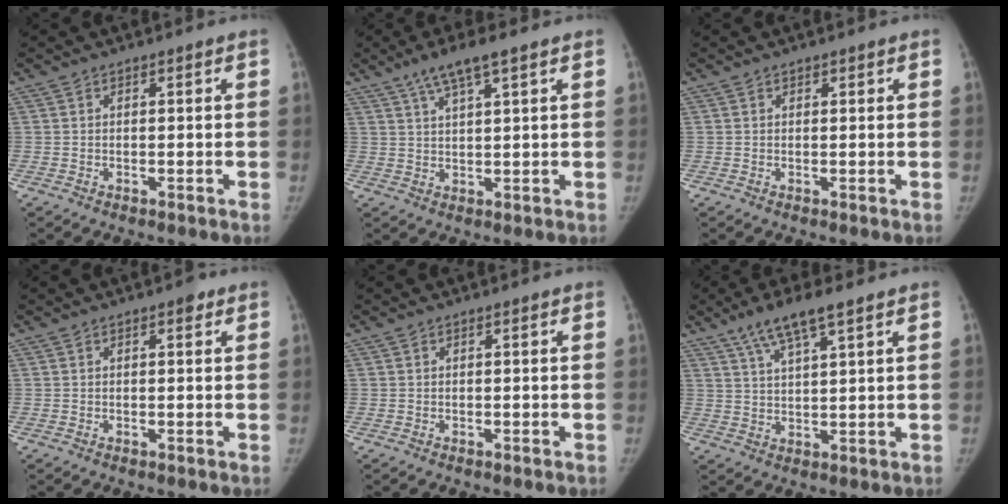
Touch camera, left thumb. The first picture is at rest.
{"total": 6.5, "force": [4.1, 1.0, 5.0], "torque": [-0.099, -0.006, 0.079]}
{"total": 0.6, "force": [0.3, 0.4, 0.3], "torque": [0.003, -0.001, 0.003]}
{"total": 1.5, "force": [0.8, 0.7, 1.1], "torque": [-0.008, 0.000, 0.008]}
{"total": 0.0}
{"total": 8.1, "force": [5.2, 1.6, 6.0], "torque": [-0.115, -0.012, 0.101]}